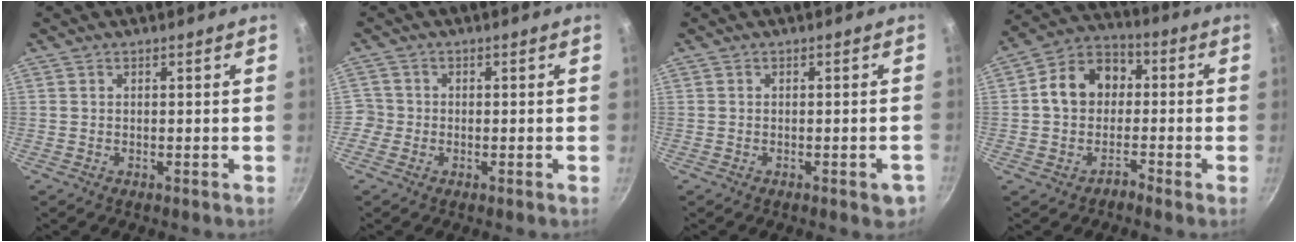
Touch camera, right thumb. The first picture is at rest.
{"total": 2.7, "force": [-1.0, 2.5, 0.2], "torque": [0.011, 0.015, -0.020]}
{"total": 3.0, "force": [-1.4, 1.2, 2.4], "torque": [-0.021, 0.007, -0.014]}
{"total": 10.4, "force": [-1.4, 8.7, 5.6], "torque": [-0.053, 0.050, -0.039]}